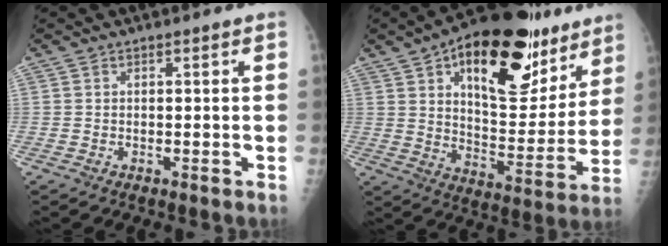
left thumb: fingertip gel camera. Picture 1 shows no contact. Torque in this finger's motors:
{"motor_torque": [1.28, 1.59, 1.15, -1.62, 0.09]}